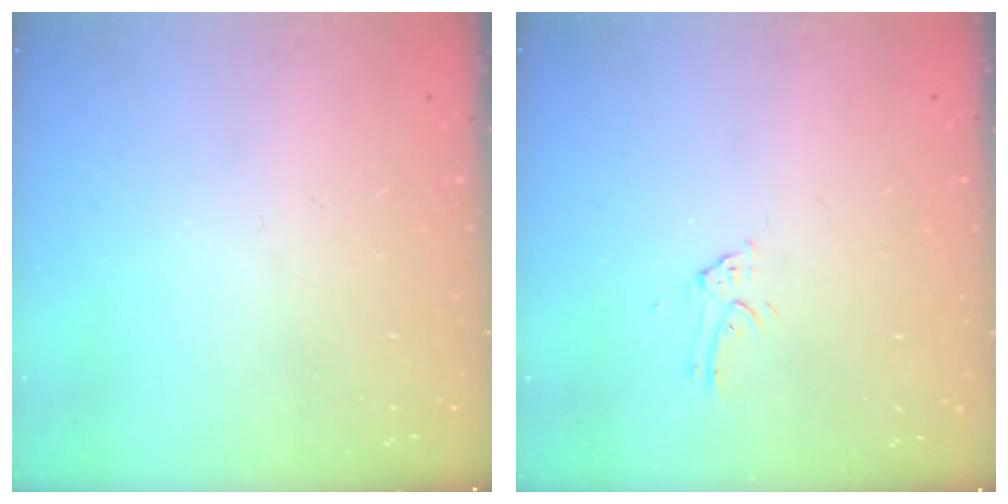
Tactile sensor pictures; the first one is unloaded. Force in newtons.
{"total": 2.5, "press": 2.5, "slide": 0.2}